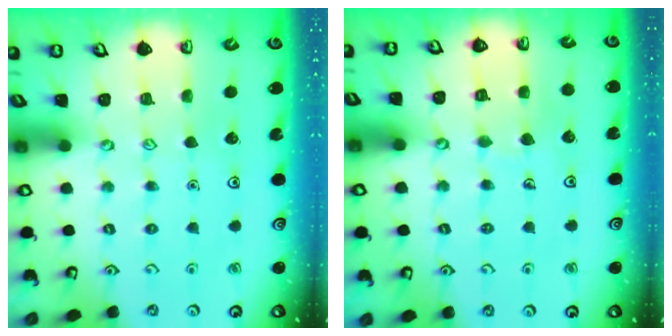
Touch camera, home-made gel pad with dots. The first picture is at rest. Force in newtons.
{"total": 4.8, "press": 4.8, "slide": 0.4}